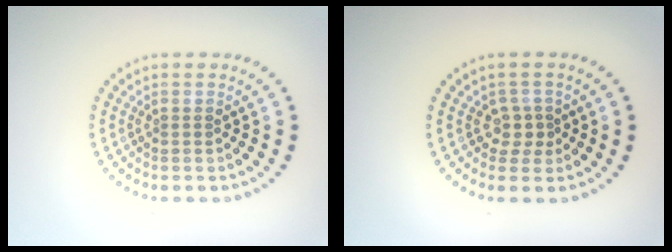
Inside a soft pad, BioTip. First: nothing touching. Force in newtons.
{"total": 1.7, "press": 1.3, "slide": 1.2}